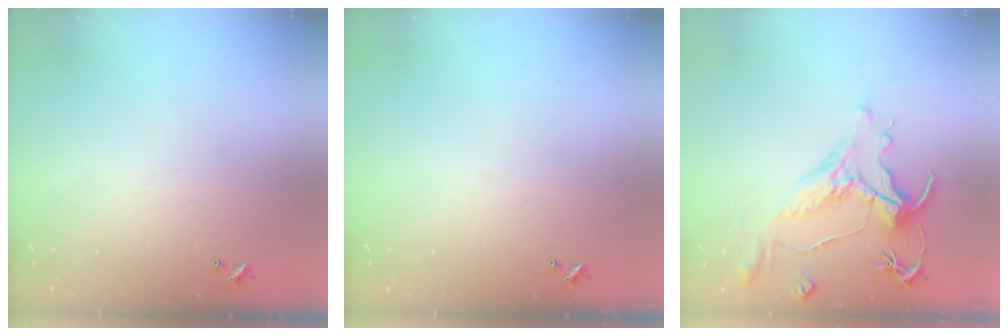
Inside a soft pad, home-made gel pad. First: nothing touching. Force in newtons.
{"total": 0.0}
{"total": 1.5, "press": 0.4, "slide": 1.5}